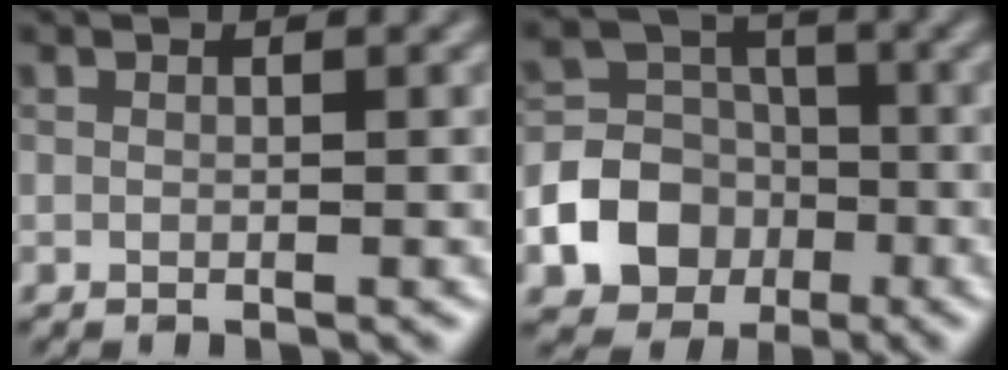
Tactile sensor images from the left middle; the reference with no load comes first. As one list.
[{"total": 7.2, "force": [-2.6, 6.1, 2.8], "torque": [-0.026, -0.003, -0.076]}]